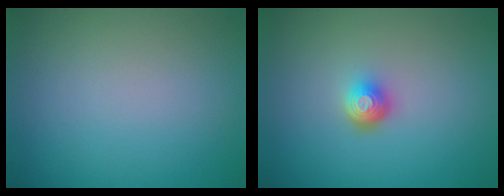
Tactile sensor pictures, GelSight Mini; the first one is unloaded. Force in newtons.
{"total": 2.2, "press": 1.5, "slide": 1.6}